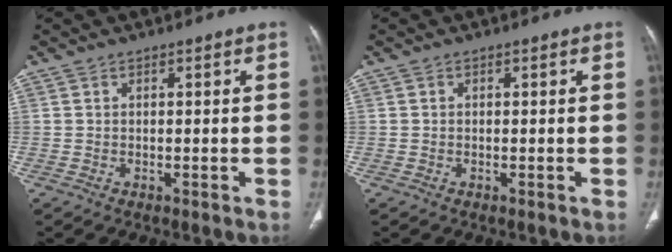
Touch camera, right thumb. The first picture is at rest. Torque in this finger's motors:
{"motor_torque": [-0.14, -0.12, -0.60, 0.37, -0.02]}